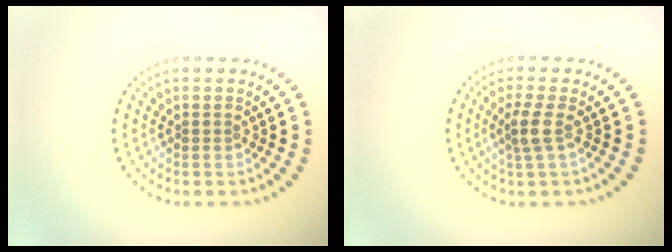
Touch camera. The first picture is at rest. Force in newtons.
{"total": 2.0, "press": 1.6, "slide": 1.3}